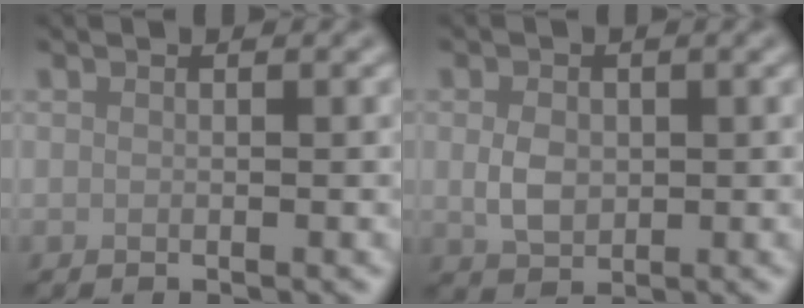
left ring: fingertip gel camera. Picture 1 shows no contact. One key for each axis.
{"total": 2.6, "fx": 0.1, "fy": 2.0, "fz": 1.7, "tx": -0.035, "ty": -0.002, "tz": 0.002}